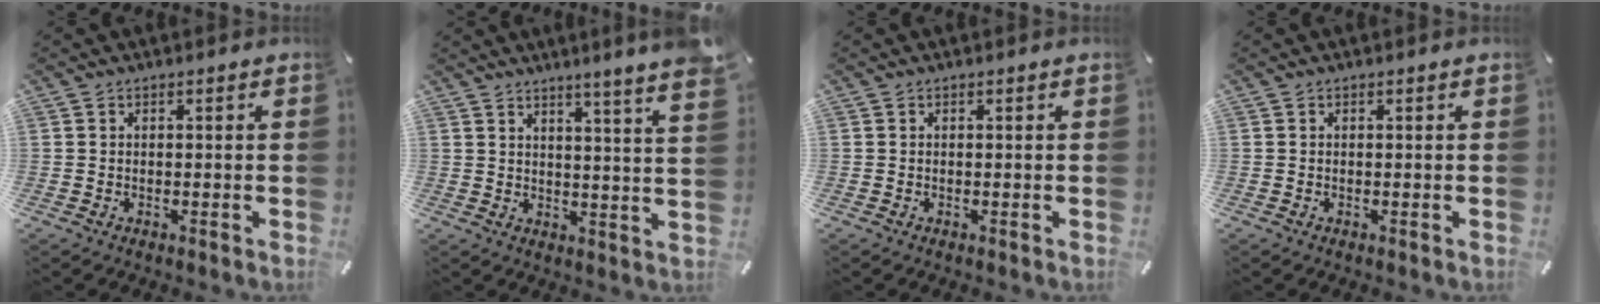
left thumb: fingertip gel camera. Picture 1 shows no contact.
{"total": 6.2, "force": [4.8, -0.9, 3.8], "torque": [-0.065, -0.040, 0.075]}
{"total": 0.0}
{"total": 0.0}